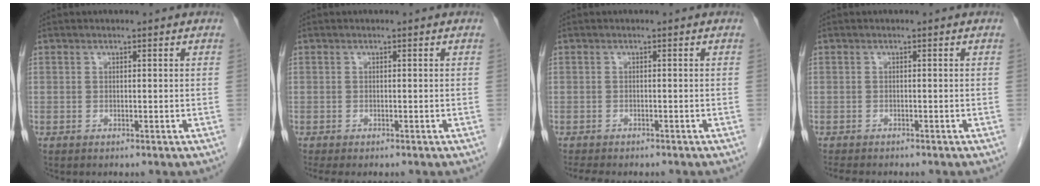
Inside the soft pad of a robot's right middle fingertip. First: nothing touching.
{"total": 2.4, "force": [-2.1, 0.6, 1.2], "torque": [-0.015, -0.008, -0.027]}
{"total": 5.6, "force": [-4.8, 1.6, 2.4], "torque": [-0.036, -0.009, -0.065]}
{"total": 4.3, "force": [-3.7, 1.1, 1.9], "torque": [-0.030, -0.009, -0.053]}